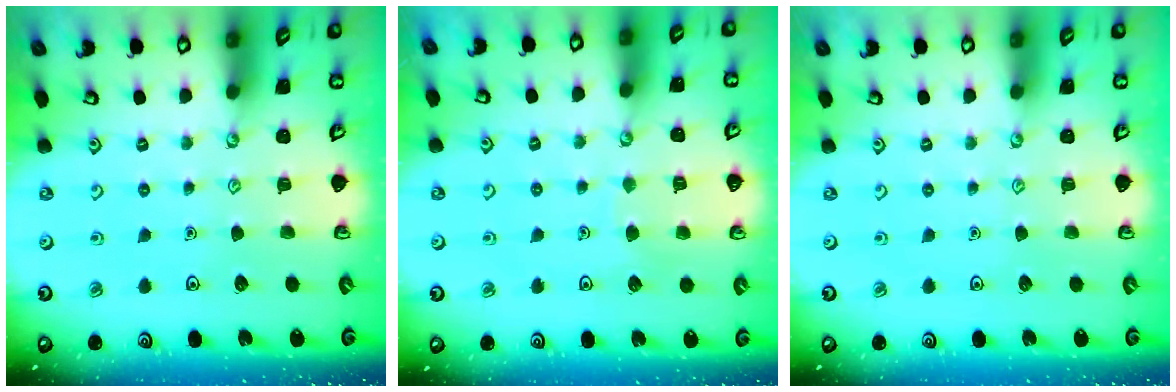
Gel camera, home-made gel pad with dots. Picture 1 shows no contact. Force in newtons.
{"total": 3.7, "press": 3.7, "slide": 0.3}
{"total": 0.0}